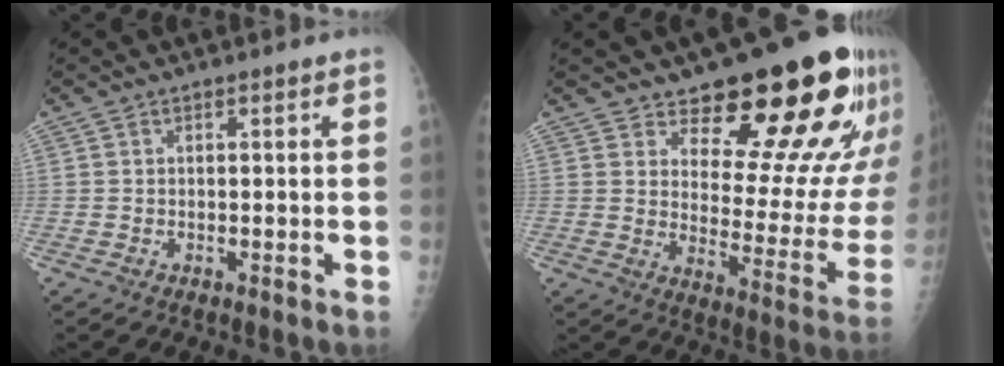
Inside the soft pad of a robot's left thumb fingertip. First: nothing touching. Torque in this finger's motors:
{"motor_torque": [0.58, 0.86, 1.27, -1.50, 0.09]}